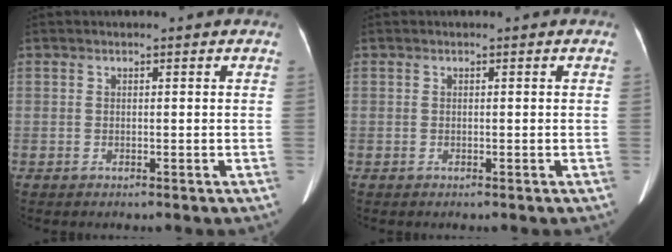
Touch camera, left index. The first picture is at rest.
{"total": 0.0}